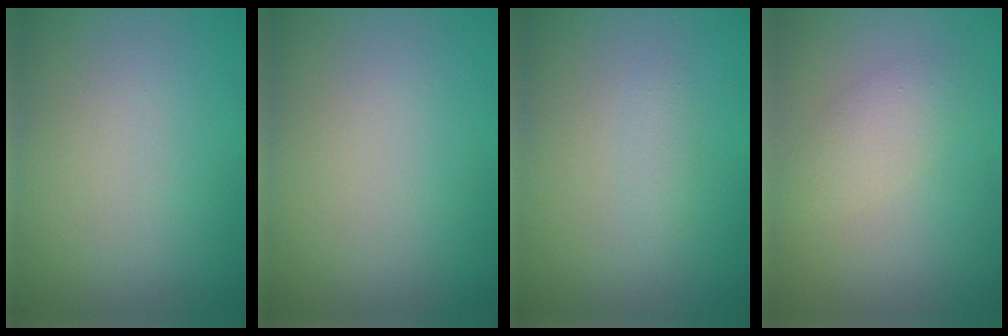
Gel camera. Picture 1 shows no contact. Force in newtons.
{"total": 0.0}
{"total": 0.9, "press": 0.9, "slide": 0.0}
{"total": 2.3, "press": 2.3, "slide": 0.2}